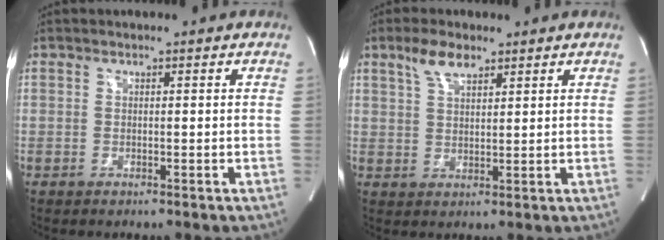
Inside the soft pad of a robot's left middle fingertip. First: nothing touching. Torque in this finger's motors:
{"motor_torque": [0.48, -0.26, -0.04, 0.02]}